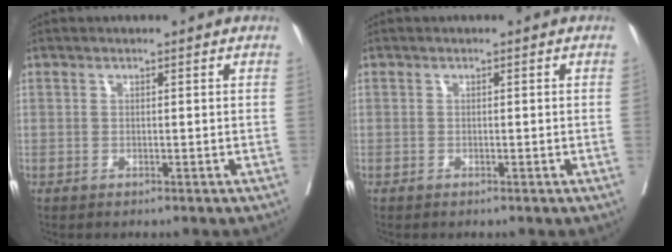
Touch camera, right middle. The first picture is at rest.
{"total": 0.0}